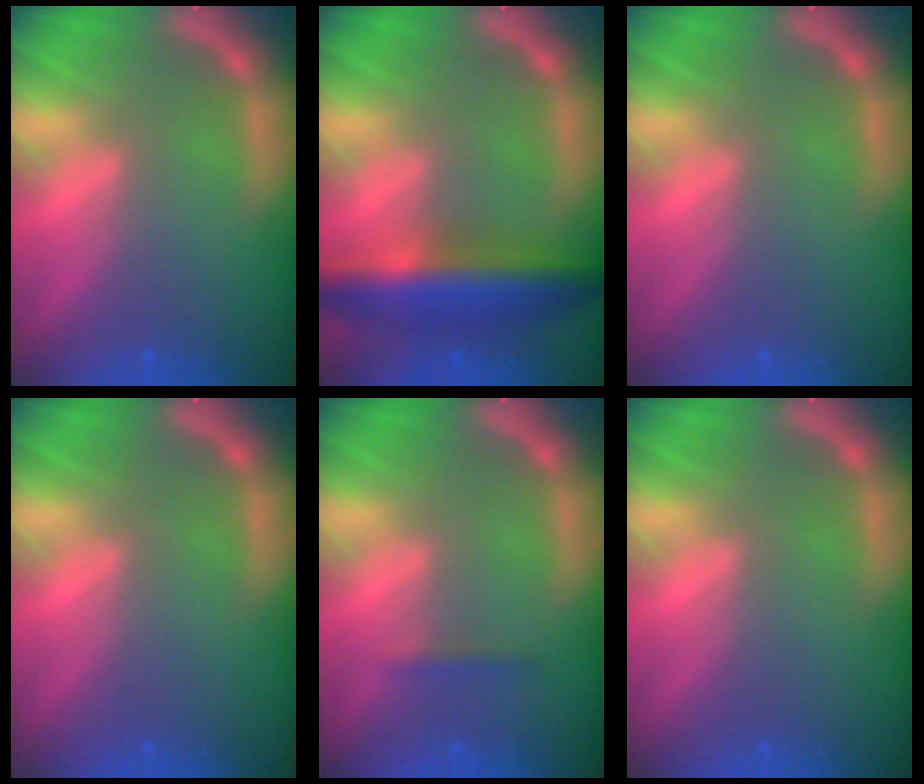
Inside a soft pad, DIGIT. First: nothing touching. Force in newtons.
{"total": 8.0}
{"total": 0.0}
{"total": 0.0}
{"total": 0.9}
{"total": 0.0}